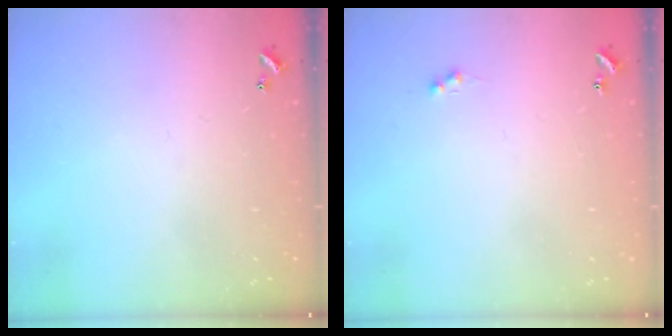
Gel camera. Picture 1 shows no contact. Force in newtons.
{"total": 1.0, "press": 0.9, "slide": 0.4}